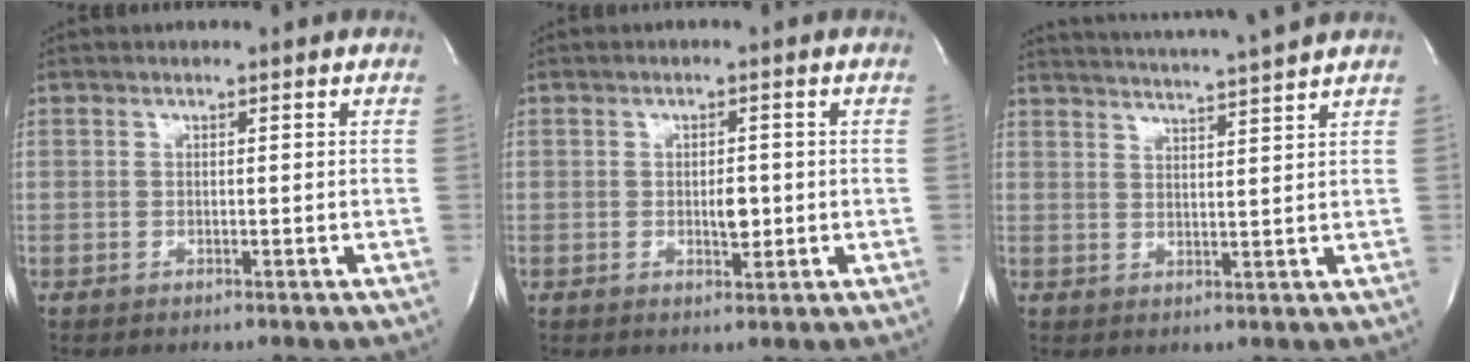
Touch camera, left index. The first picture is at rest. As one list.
[{"total": 2.5, "force": [-0.5, 1.2, 2.2], "torque": [-0.036, -0.005, -0.005]}, {"total": 10.3, "force": [9.5, -2.0, 3.4], "torque": [-0.065, -0.011, 0.136]}]